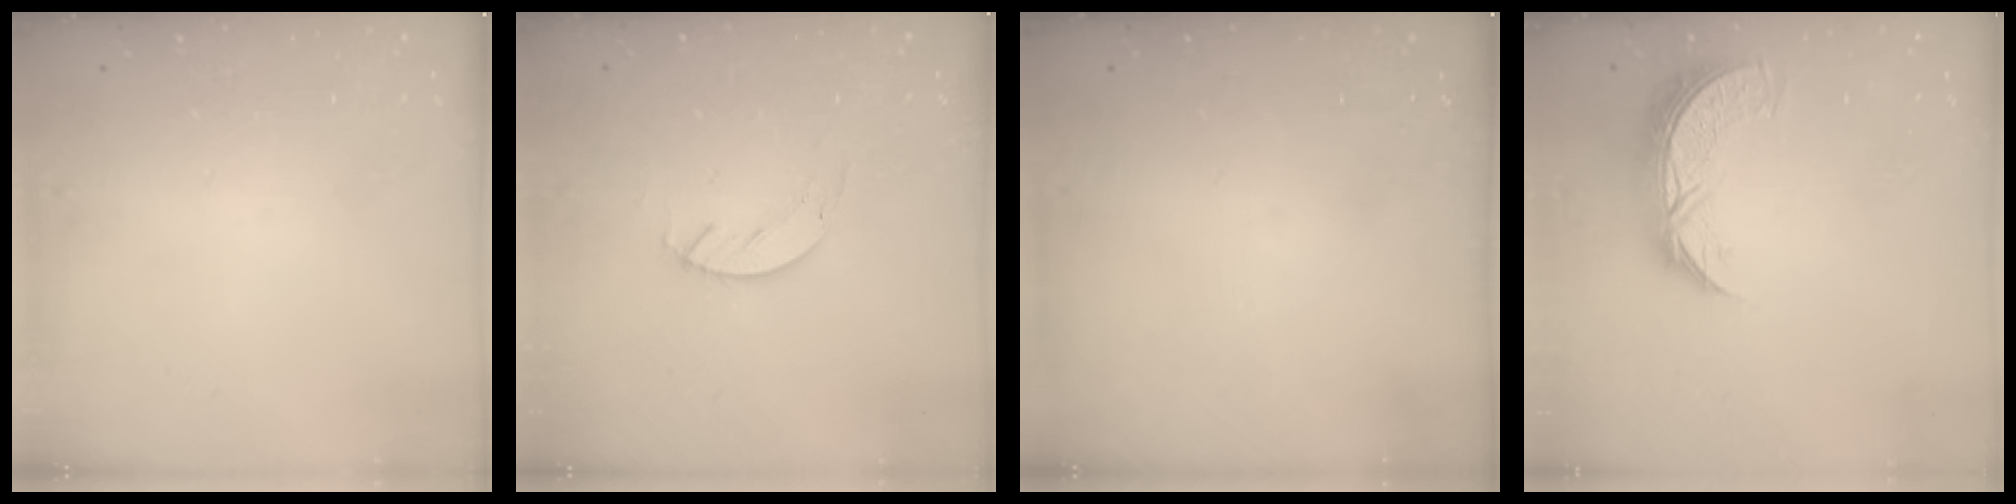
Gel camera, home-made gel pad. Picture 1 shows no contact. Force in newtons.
{"total": 2.7, "press": 2.7, "slide": 0.2}
{"total": 0.0}
{"total": 9.2, "press": 9.2, "slide": 0.6}